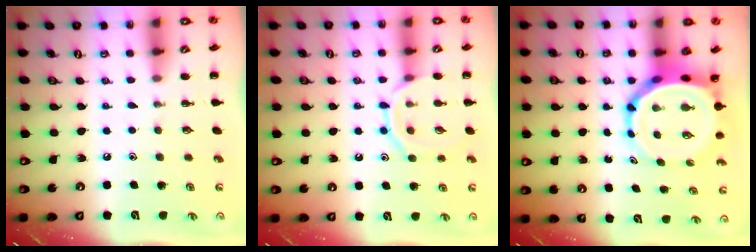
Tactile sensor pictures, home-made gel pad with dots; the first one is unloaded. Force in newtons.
{"total": 10.6, "press": 10.6, "slide": 0.7}
{"total": 6.6, "press": 6.3, "slide": 2.2}